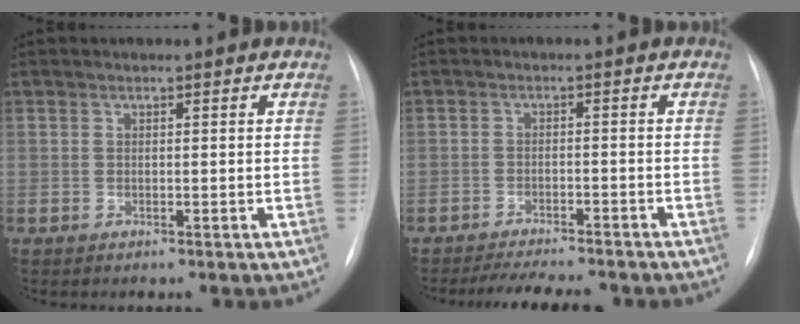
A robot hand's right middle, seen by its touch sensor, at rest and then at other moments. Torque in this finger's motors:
{"motor_torque": [0.55, -0.79, 0.00, -0.02]}